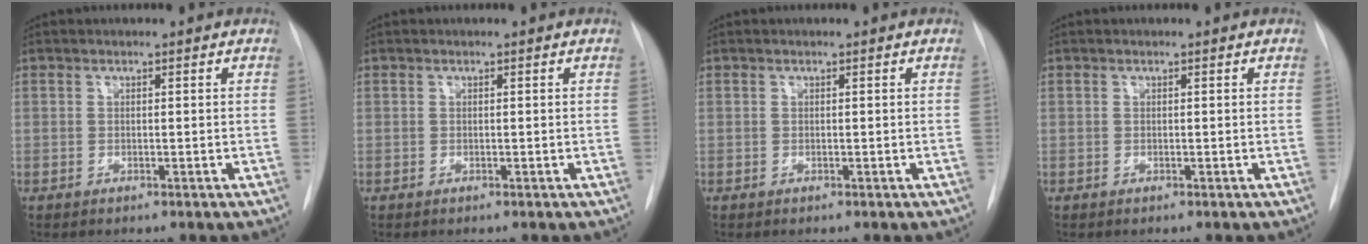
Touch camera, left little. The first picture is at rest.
{"total": 0.0}
{"total": 0.0}
{"total": 0.0}